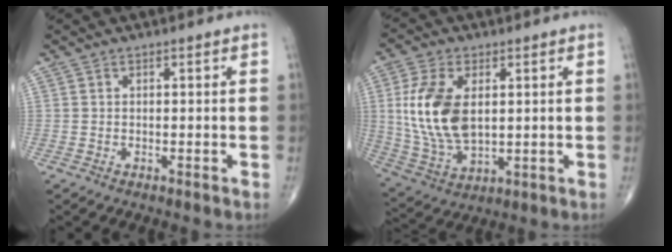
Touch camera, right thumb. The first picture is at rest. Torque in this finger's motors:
{"motor_torque": [0.20, 0.41, 0.98, 0.47, 0.20]}